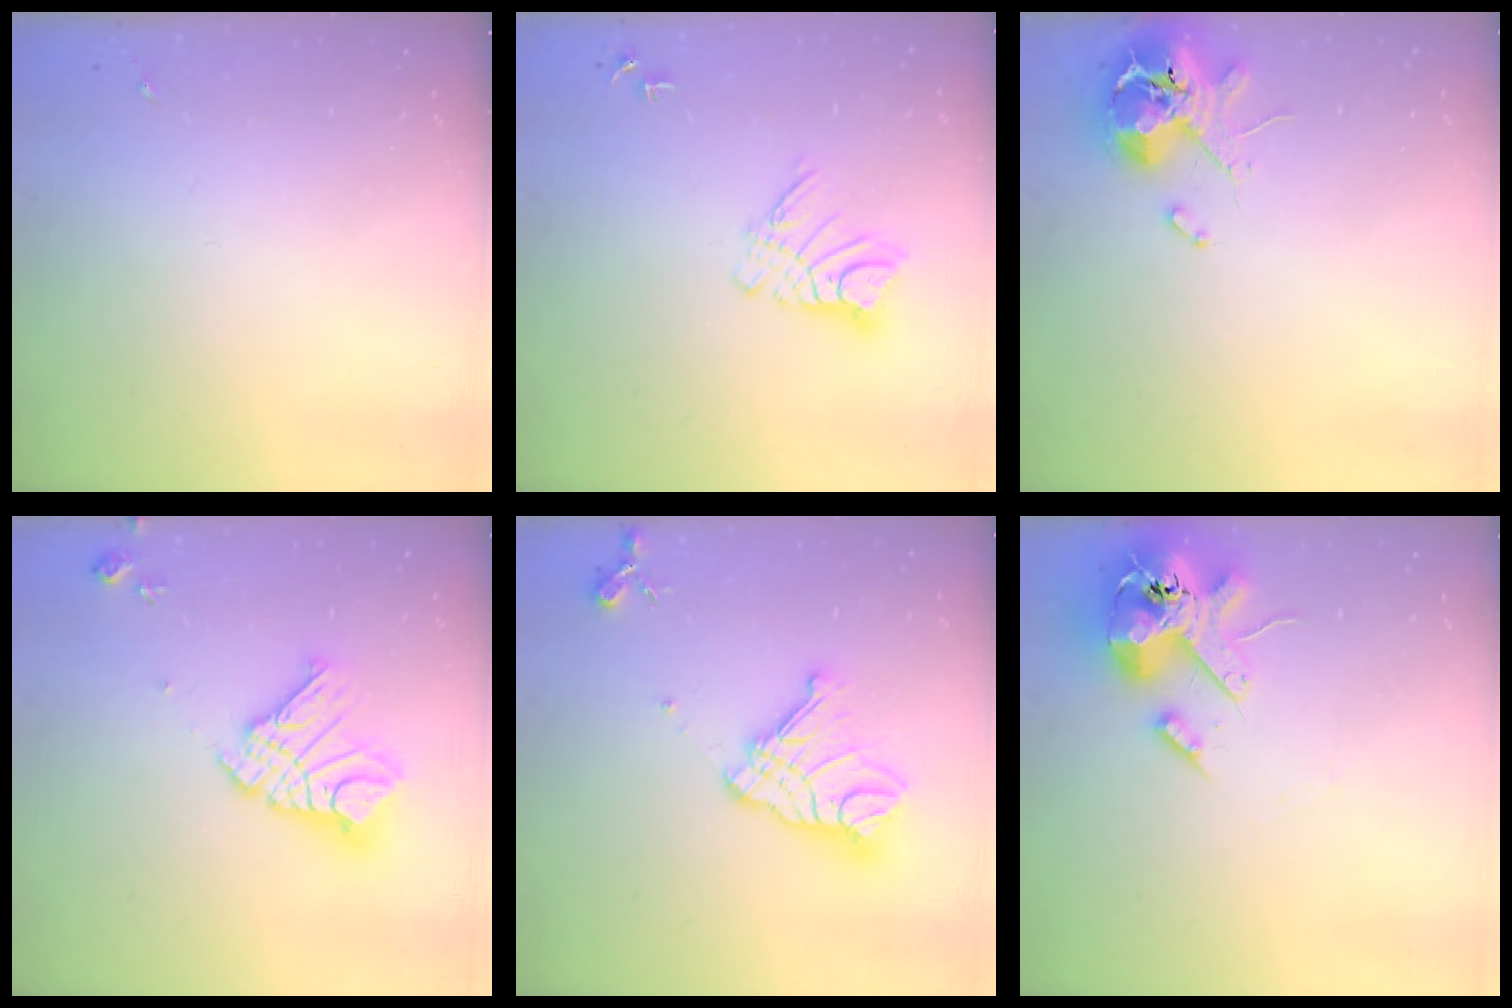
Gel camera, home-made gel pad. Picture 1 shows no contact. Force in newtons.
{"total": 9.5, "press": 9.5, "slide": 0.9}
{"total": 10.7, "press": 10.6, "slide": 1.6}
{"total": 15.2, "press": 15.1, "slide": 1.6}
{"total": 15.8, "press": 15.7, "slide": 1.7}
{"total": 16.8, "press": 16.5, "slide": 2.9}